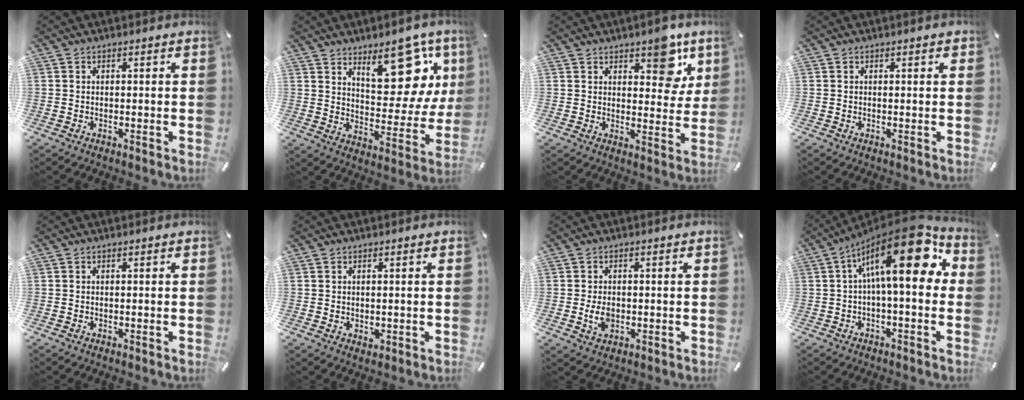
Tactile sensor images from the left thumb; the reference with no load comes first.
{"total": 18.8, "force": [11.4, 9.7, 11.4], "torque": [-0.130, -0.082, 0.194]}
{"total": 9.3, "force": [5.7, 5.1, 5.3], "torque": [-0.030, -0.039, 0.089]}
{"total": 0.0}
{"total": 0.0}
{"total": 0.9, "force": [0.4, 0.8, 0.2], "torque": [-0.004, 0.003, 0.008]}
{"total": 4.1, "force": [-0.5, 2.8, 2.9], "torque": [-0.058, -0.004, -0.013]}
{"total": 19.4, "force": [5.8, 6.7, 17.3], "torque": [-0.276, -0.039, 0.084]}